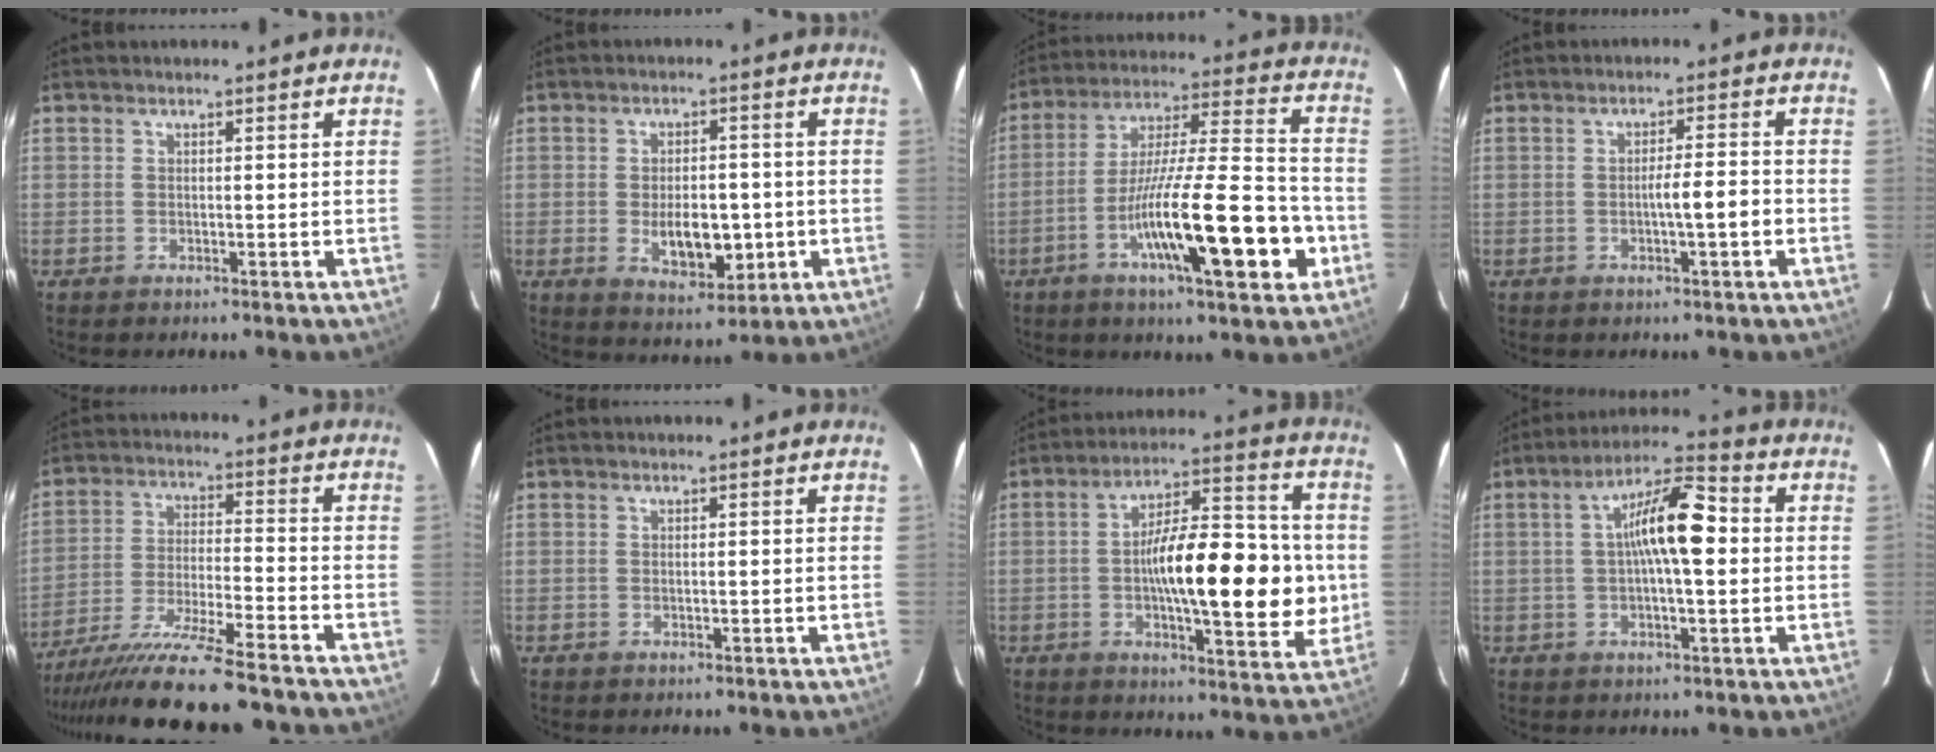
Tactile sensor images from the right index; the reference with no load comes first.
{"total": 8.1, "force": [-1.5, 3.8, 6.9], "torque": [-0.112, -0.005, -0.013]}
{"total": 19.5, "force": [-7.1, 2.1, 18.0], "torque": [-0.293, -0.003, -0.111]}
{"total": 3.9, "force": [-1.1, 0.0, 3.8], "torque": [-0.057, 0.004, -0.018]}
{"total": 17.0, "force": [-14.7, -0.3, 8.5], "torque": [-0.158, -0.035, -0.247]}
{"total": 0.0}
{"total": 18.5, "force": [-1.1, 4.9, 17.8], "torque": [-0.268, 0.019, -0.019]}
{"total": 10.4, "force": [0.9, 2.0, 10.1], "torque": [-0.180, 0.028, 0.010]}